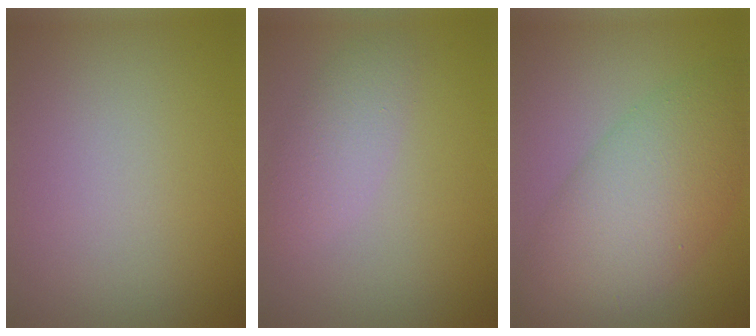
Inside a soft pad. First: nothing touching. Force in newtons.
{"total": 2.8, "press": 2.8, "slide": 0.1}
{"total": 8.2, "press": 8.2, "slide": 0.2}